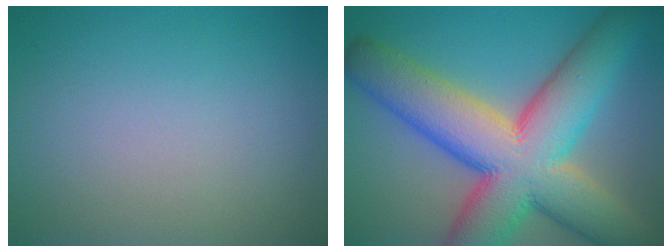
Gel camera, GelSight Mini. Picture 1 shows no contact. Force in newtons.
{"total": 15.3, "press": 15.2, "slide": 0.9}